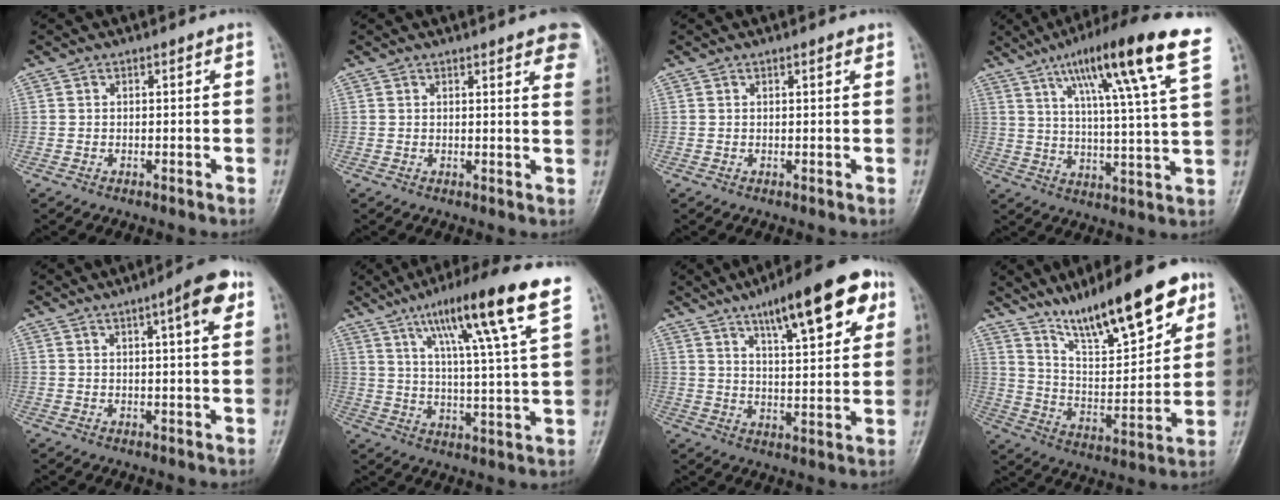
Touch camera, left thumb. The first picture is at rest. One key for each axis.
{"total": 10.1, "fx": 6.4, "fy": 2.4, "fz": 7.5, "tx": -0.067, "ty": -0.016, "tz": 0.063}
{"total": 1.2, "fx": 0.8, "fy": 0.2, "fz": 0.9, "tx": -0.012, "ty": -0.002, "tz": 0.009}
{"total": 19.5, "fx": 11.1, "fy": 1.2, "fz": 16.0, "tx": -0.239, "ty": -0.031, "tz": 0.163}
{"total": 7.5, "fx": 3.5, "fy": 1.3, "fz": 6.6, "tx": -0.086, "ty": -0.005, "tz": 0.044}
{"total": 17.9, "fx": 10.5, "fy": 1.1, "fz": 14.5, "tx": -0.220, "ty": -0.036, "tz": 0.160}
{"total": 17.4, "fx": 9.1, "fy": 5.1, "fz": 14.0, "tx": -0.176, "ty": -0.024, "tz": 0.134}
{"total": 19.8, "fx": 13.1, "fy": 5.3, "fz": 13.8, "tx": -0.187, "ty": -0.055, "tz": 0.227}